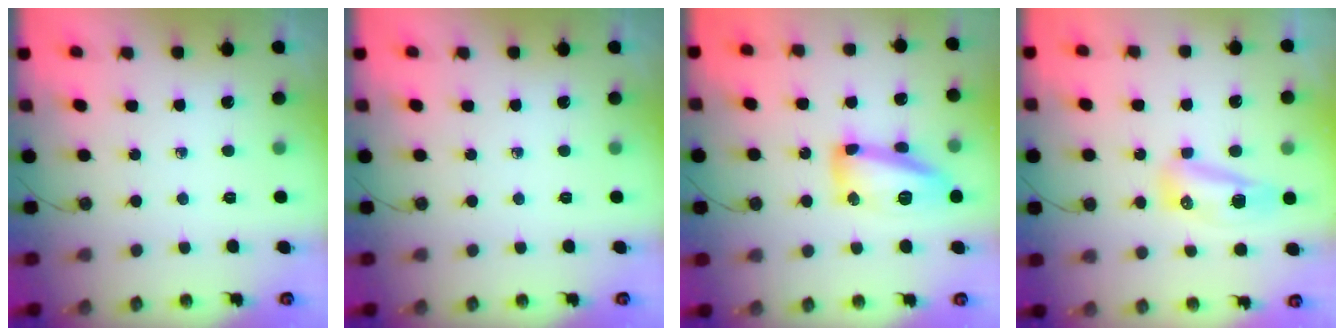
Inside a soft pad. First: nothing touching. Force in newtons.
{"total": 0.0}
{"total": 15.2, "press": 15.2, "slide": 1.1}
{"total": 8.4, "press": 8.2, "slide": 2.0}